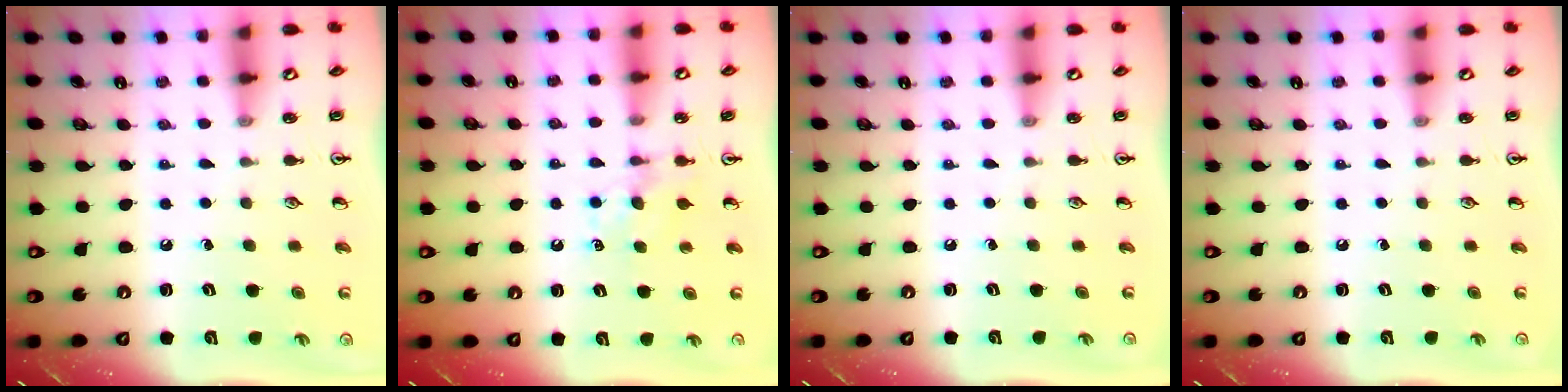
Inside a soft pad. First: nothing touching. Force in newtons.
{"total": 5.4, "press": 5.3, "slide": 0.6}
{"total": 0.0}
{"total": 0.0}